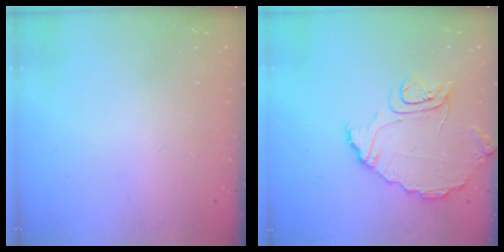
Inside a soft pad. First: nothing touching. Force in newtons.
{"total": 10.5, "press": 10.5, "slide": 0.6}